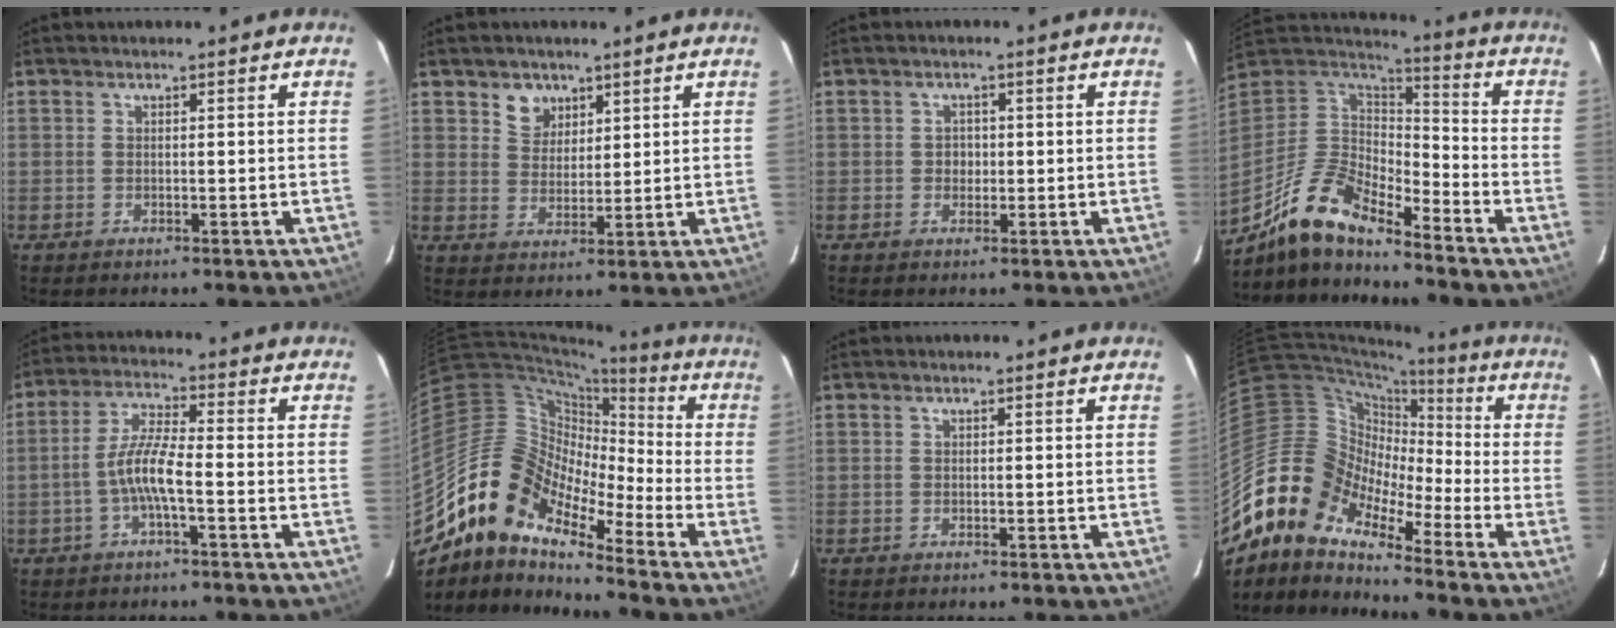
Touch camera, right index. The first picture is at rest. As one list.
[{"total": 4.8, "force": [3.0, 3.6, 1.1], "torque": [-0.011, 0.009, 0.057]}, {"total": 1.9, "force": [-0.2, 1.8, 0.5], "torque": [-0.007, 0.006, -0.004]}, {"total": 15.3, "force": [-12.0, 4.2, 8.5], "torque": [-0.172, -0.010, -0.238]}, {"total": 6.7, "force": [-2.3, 0.8, 6.2], "torque": [-0.134, 0.010, -0.045]}, {"total": 14.3, "force": [-11.0, 5.7, 7.1], "torque": [-0.099, 0.011, -0.232]}, {"total": 0.0}, {"total": 12.9, "force": [-9.5, 6.8, 5.3], "torque": [-0.085, 0.019, -0.211]}]